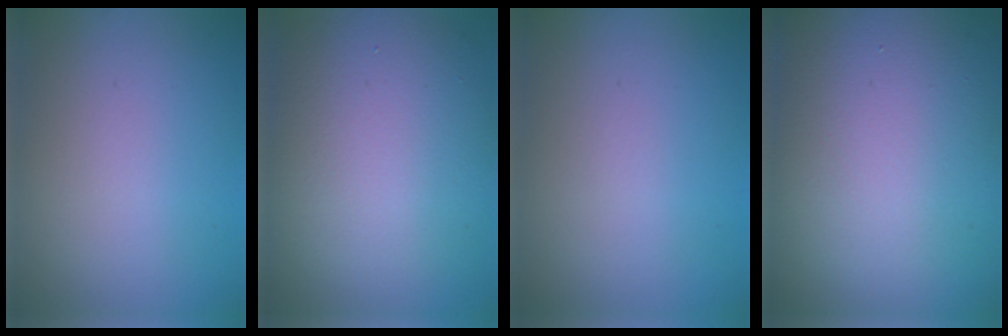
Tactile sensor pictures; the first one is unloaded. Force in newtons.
{"total": 13.4, "press": 13.3, "slide": 0.8}
{"total": 0.0}
{"total": 30.8, "press": 30.8, "slide": 1.5}